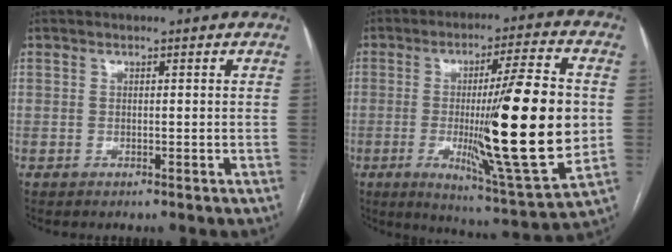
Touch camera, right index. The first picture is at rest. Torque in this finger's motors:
{"motor_torque": [1.96, -0.18, 1.05, 0.21]}